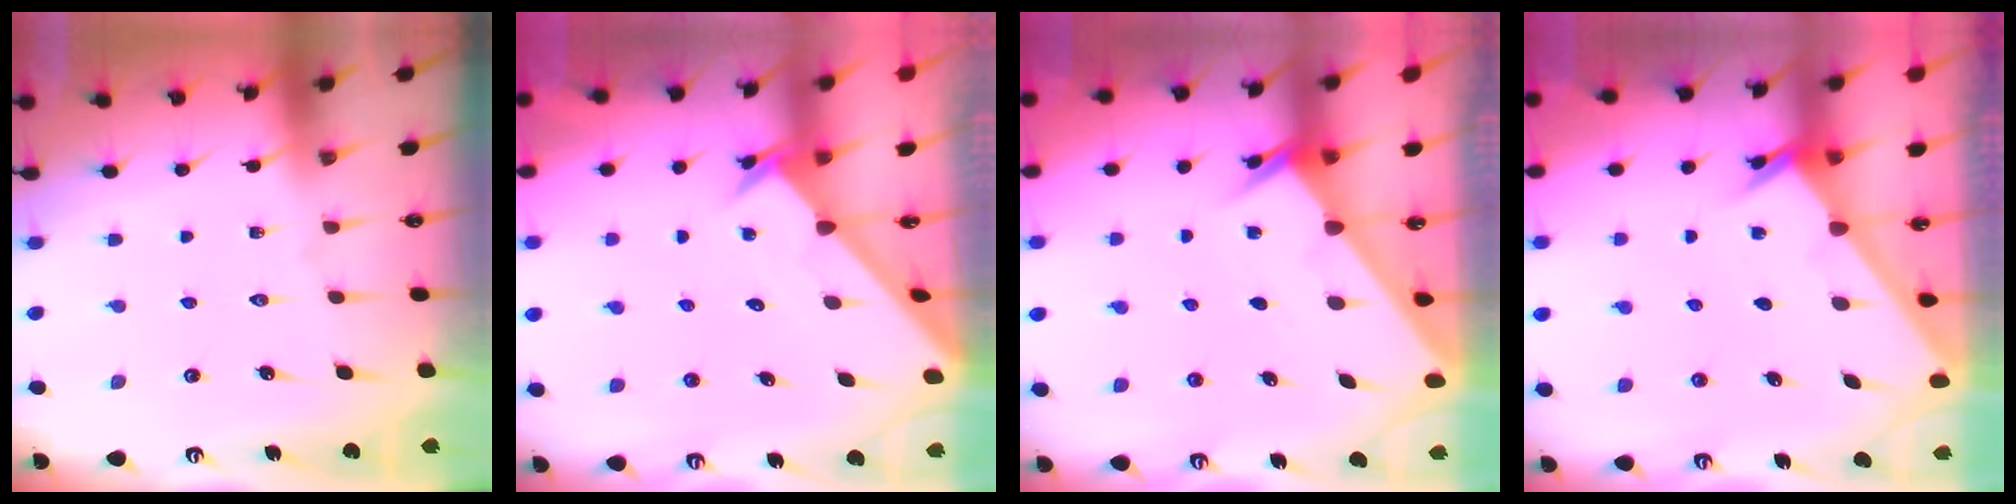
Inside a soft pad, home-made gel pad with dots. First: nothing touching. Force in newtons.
{"total": 2.6, "press": 2.6, "slide": 0.2}
{"total": 2.0, "press": 2.0, "slide": 0.1}
{"total": 2.3, "press": 2.3, "slide": 0.2}